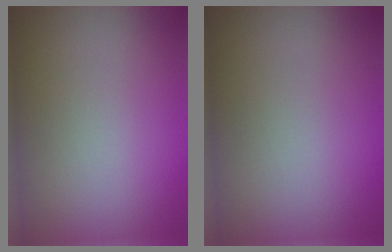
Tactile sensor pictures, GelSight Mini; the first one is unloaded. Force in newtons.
{"total": 0.0}